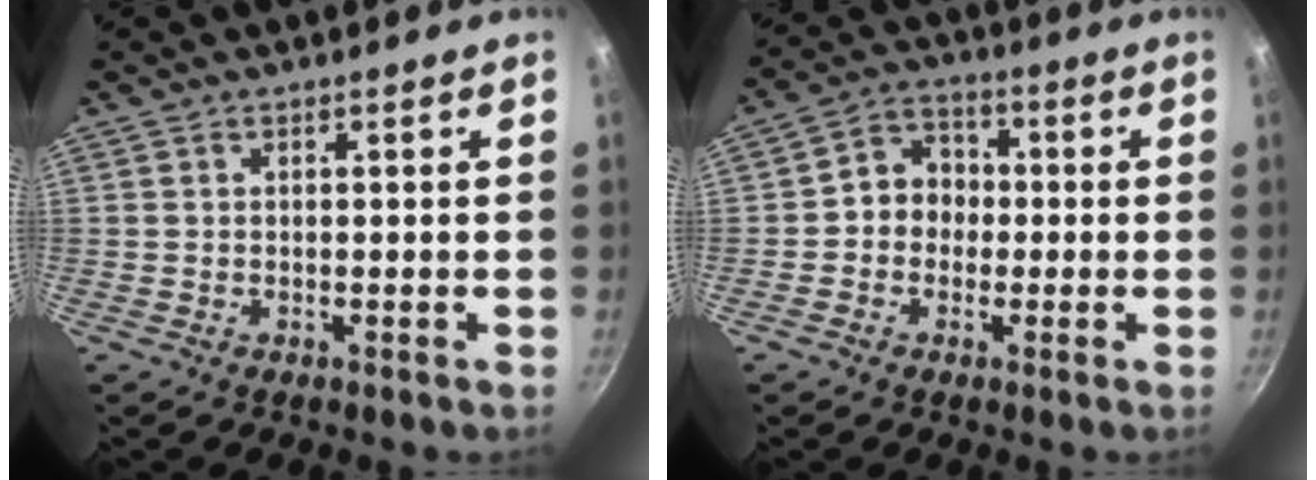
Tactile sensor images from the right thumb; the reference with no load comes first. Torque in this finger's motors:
{"motor_torque": [-0.41, 0.50, 0.44, 0.09, 0.02]}